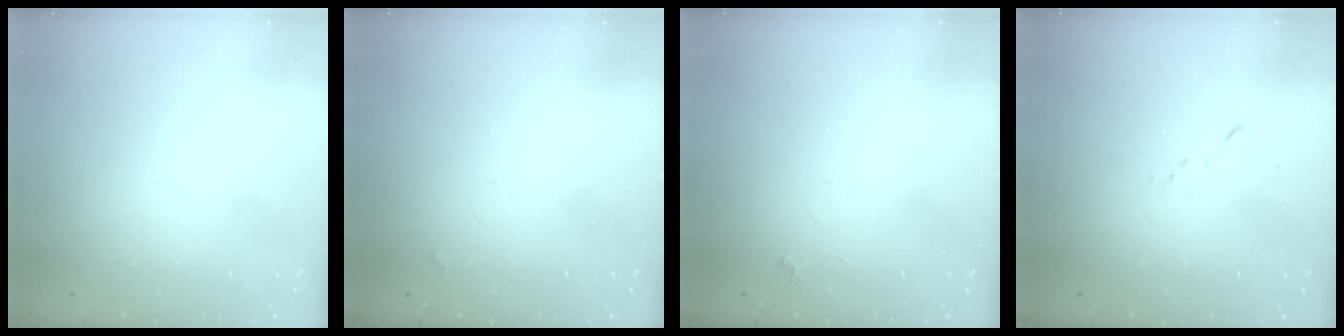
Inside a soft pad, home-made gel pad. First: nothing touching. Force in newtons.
{"total": 1.3, "press": 1.3, "slide": 0.4}
{"total": 2.3, "press": 2.3, "slide": 0.4}
{"total": 7.9, "press": 7.9, "slide": 0.2}